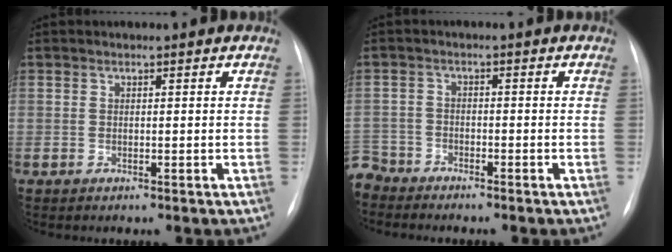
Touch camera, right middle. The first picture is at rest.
{"total": 5.1, "force": [-4.8, 1.5, -0.3], "torque": [0.014, -0.009, -0.097]}